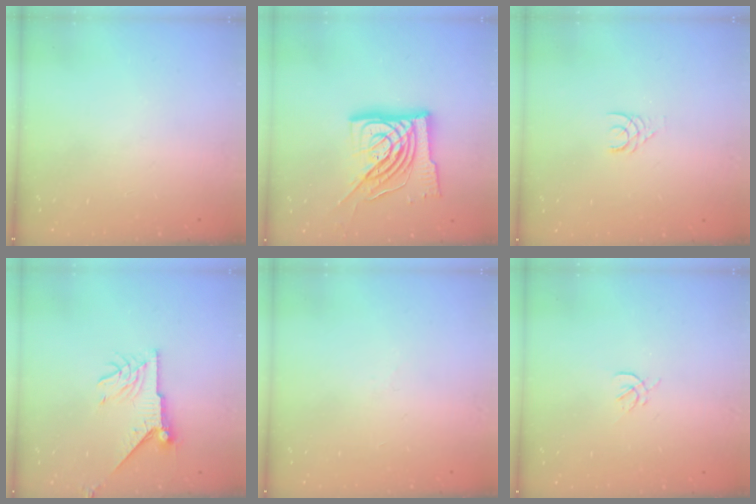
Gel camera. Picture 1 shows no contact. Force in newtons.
{"total": 18.2, "press": 18.1, "slide": 1.9}
{"total": 2.4, "press": 2.4, "slide": 0.2}
{"total": 8.8, "press": 8.8, "slide": 0.1}
{"total": 2.0, "press": 1.9, "slide": 0.5}
{"total": 1.6, "press": 1.5, "slide": 0.6}